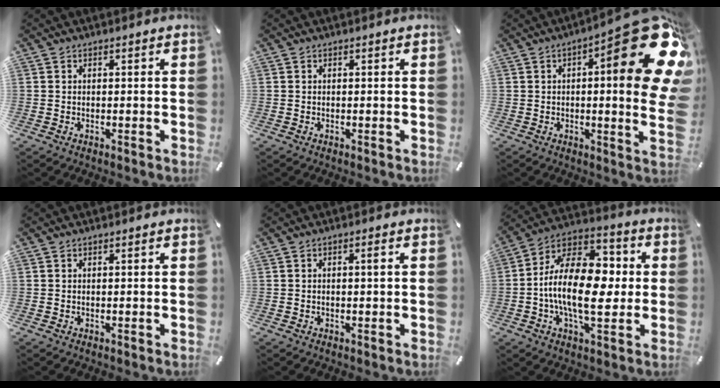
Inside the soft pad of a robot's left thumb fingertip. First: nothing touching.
{"total": 0.0}
{"total": 26.8, "force": [9.0, 8.2, 23.9], "torque": [-0.299, -0.077, 0.150]}
{"total": 0.0}
{"total": 1.3, "force": [0.1, 0.3, 1.3], "torque": [-0.024, 0.002, 0.000]}
{"total": 19.3, "force": [-1.9, 10.7, 15.9], "torque": [-0.287, 0.001, -0.036]}